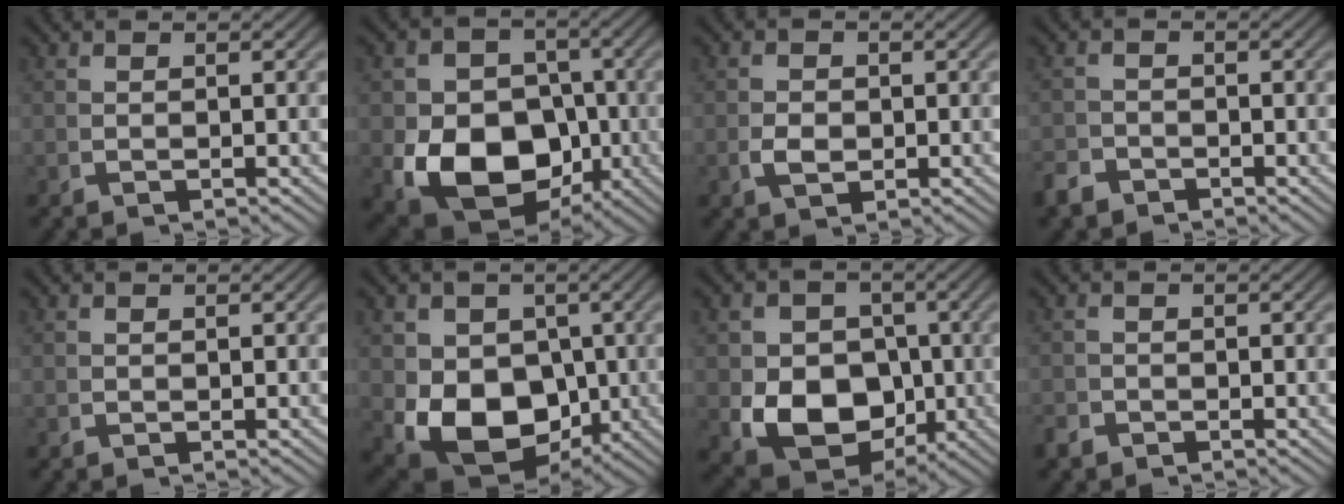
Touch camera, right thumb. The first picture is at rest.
{"total": 14.9, "force": [-2.7, 11.1, 9.5], "torque": [-0.192, -0.074, -0.011]}
{"total": 1.9, "force": [-0.3, 1.4, 1.3], "torque": [-0.022, -0.007, 0.004]}
{"total": 2.1, "force": [-1.9, 0.8, -0.1], "torque": [0.010, -0.009, -0.034]}
{"total": 0.0}
{"total": 13.5, "force": [-2.0, 10.0, 8.7], "torque": [-0.188, -0.079, 0.005]}
{"total": 12.4, "force": [-1.4, 9.6, 7.9], "torque": [-0.165, -0.059, 0.004]}
{"total": 1.2, "force": [-1.1, 0.4, -0.2], "torque": [0.008, -0.007, -0.021]}